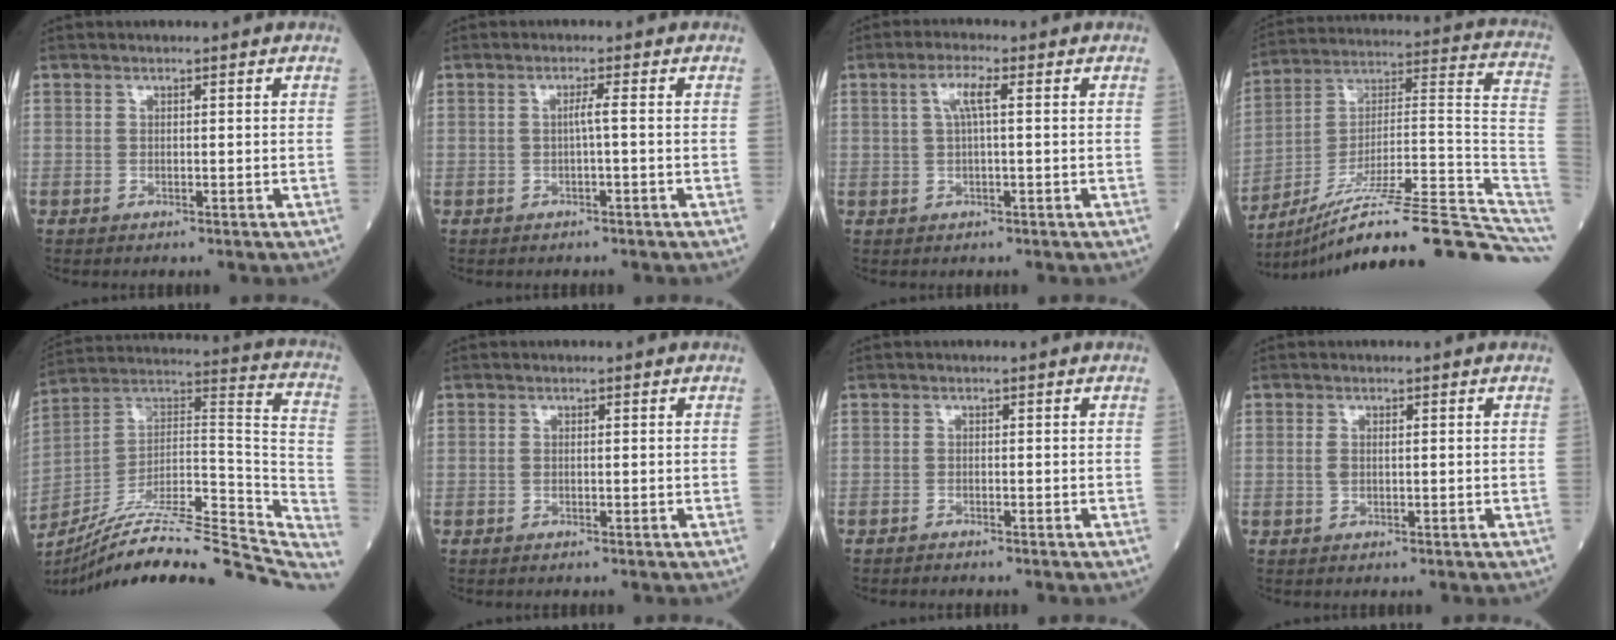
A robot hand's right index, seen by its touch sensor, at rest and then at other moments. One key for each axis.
{"total": 1.4, "fx": -0.2, "fy": -0.3, "fz": 1.4, "tx": -0.025, "ty": 0.002, "tz": -0.005}
{"total": 3.6, "fx": 0.9, "fy": 0.5, "fz": 3.4, "tx": -0.071, "ty": 0.013, "tz": 0.018}
{"total": 27.3, "fx": -20.9, "fy": 1.3, "fz": 17.5, "tx": -0.167, "ty": 0.040, "tz": -0.322}
{"total": 31.3, "fx": -26.4, "fy": 4.7, "fz": 16.1, "tx": -0.182, "ty": 0.003, "tz": -0.388}
{"total": 0.6, "fx": 0.0, "fy": 0.2, "fz": 0.6, "tx": -0.019, "ty": 0.004, "tz": 0.003}
{"total": 0.7, "fx": -0.7, "fy": 0.1, "fz": 0.0, "tx": -0.005, "ty": -0.001, "tz": -0.013}
{"total": 1.5, "fx": 0.1, "fy": 0.7, "fz": 1.4, "tx": -0.033, "ty": 0.003, "tz": 0.004}